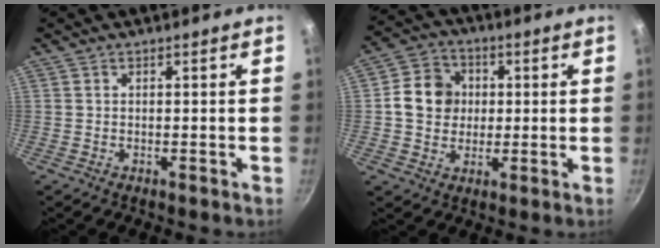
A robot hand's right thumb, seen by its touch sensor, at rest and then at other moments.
{"total": 9.6, "force": [0.8, 8.4, 4.5], "torque": [-0.048, 0.011, 0.002]}